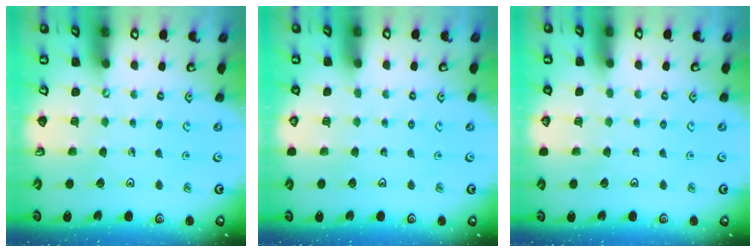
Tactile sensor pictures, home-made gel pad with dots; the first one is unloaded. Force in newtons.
{"total": 0.0}
{"total": 0.0}